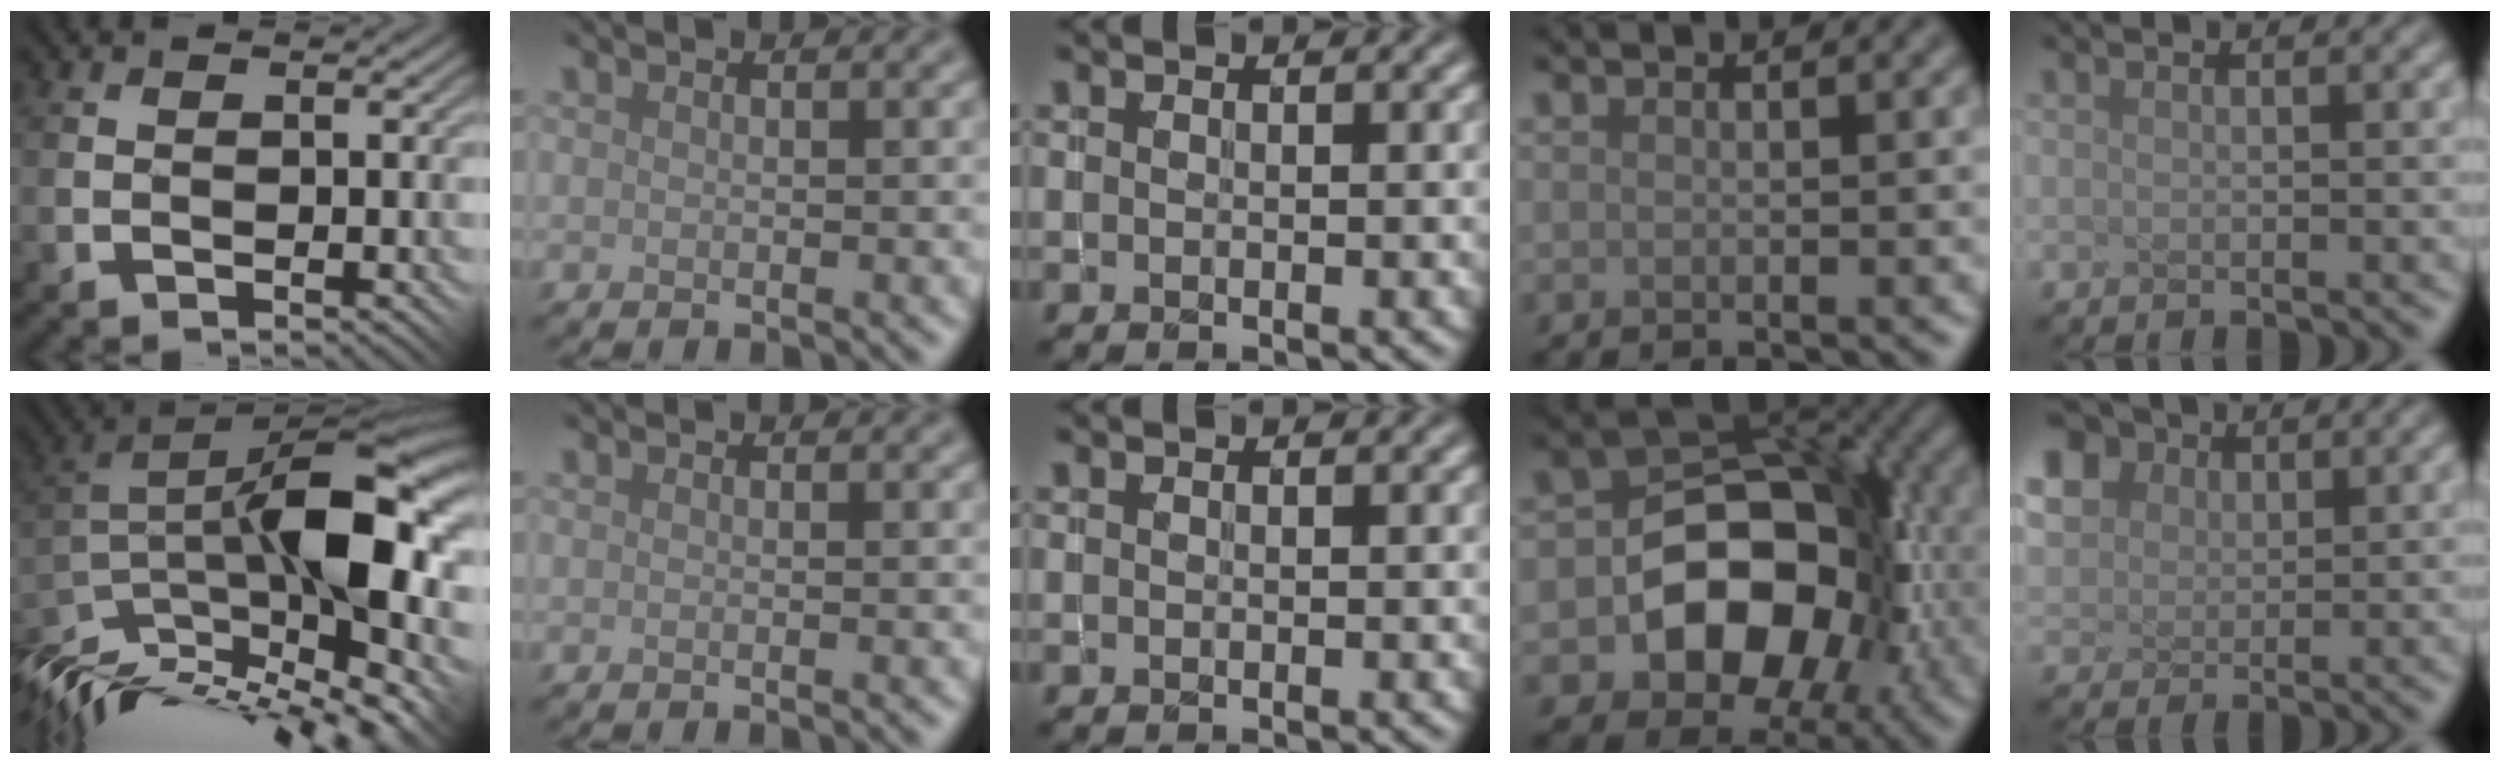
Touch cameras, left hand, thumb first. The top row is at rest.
{"thumb": {"total": 16.9, "force": [-5.8, 6.9, 14.3], "torque": [-0.249, -0.006, -0.102]}, "index": {"total": 0.6, "force": [-0.1, 0.3, 0.5], "torque": [-0.002, -0.003, -0.006]}, "ring": {"total": 13.3, "force": [-3.0, 9.4, 8.9], "torque": [-0.092, -0.002, -0.053]}, "little": {"total": 6.5, "force": [3.6, 4.7, 2.5], "torque": [-0.123, 0.024, 0.100]}}